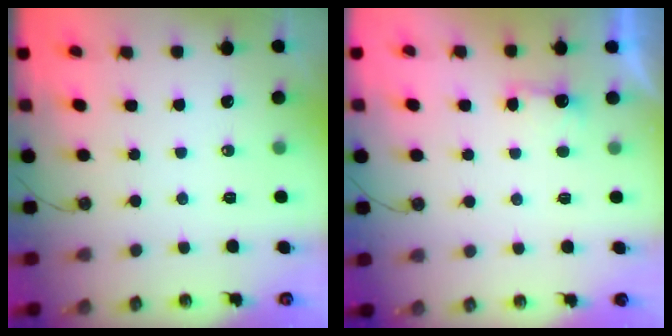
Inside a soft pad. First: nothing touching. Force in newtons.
{"total": 2.3, "press": 2.1, "slide": 0.9}